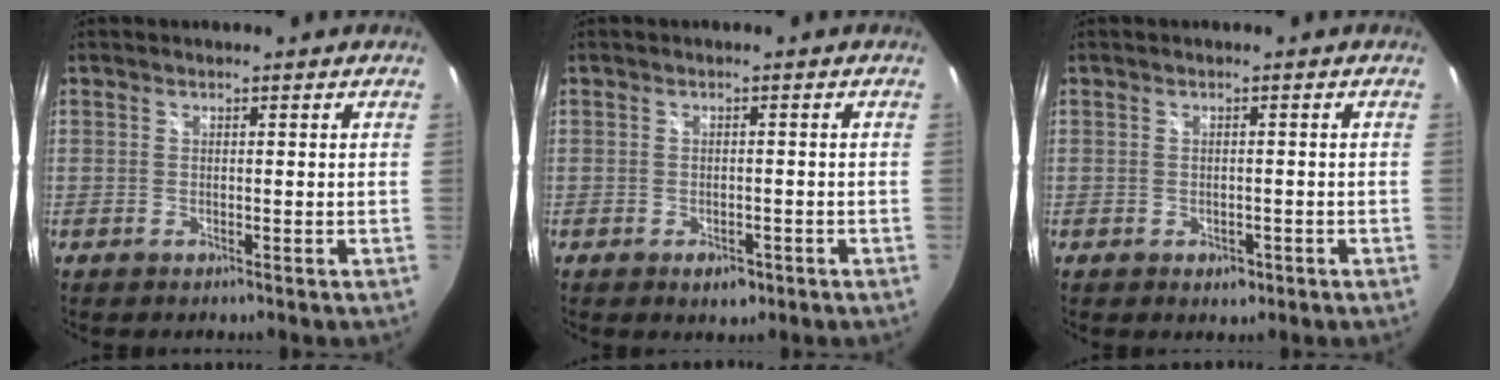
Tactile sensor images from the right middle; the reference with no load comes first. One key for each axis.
{"total": 3.2, "fx": -1.7, "fy": 2.0, "fz": 1.9, "tx": -0.034, "ty": -0.008, "tz": -0.022}
{"total": 2.6, "fx": -1.2, "fy": 1.8, "fz": 1.3, "tx": -0.023, "ty": -0.004, "tz": -0.013}